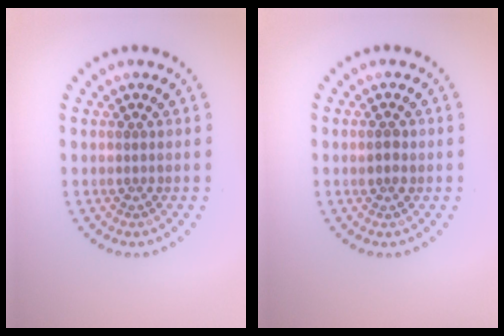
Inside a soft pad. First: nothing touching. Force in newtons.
{"total": 1.2, "press": 1.1, "slide": 0.1}